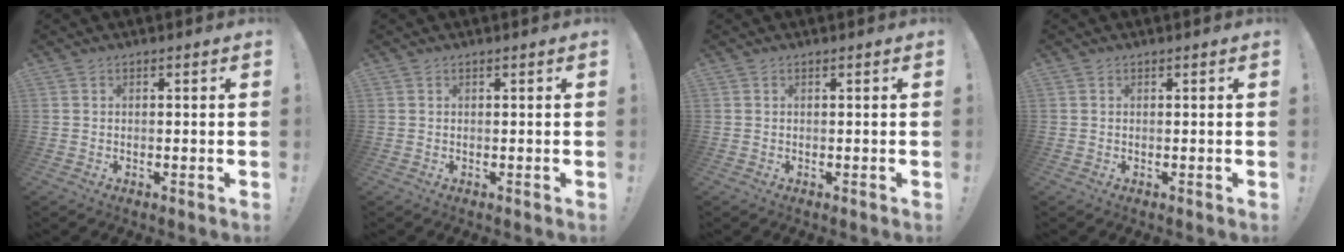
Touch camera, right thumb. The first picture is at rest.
{"total": 0.0}
{"total": 0.0}
{"total": 0.0}